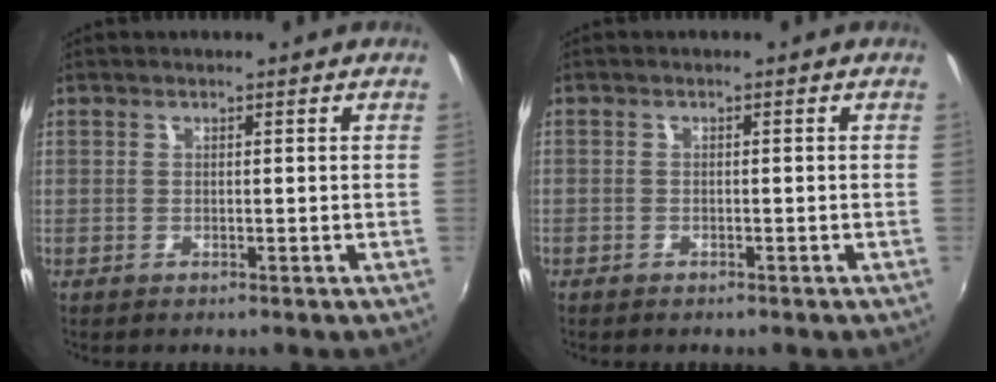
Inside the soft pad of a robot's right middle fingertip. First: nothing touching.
{"total": 1.3, "force": [-0.8, 0.9, 0.0], "torque": [-0.005, 0.005, -0.012]}